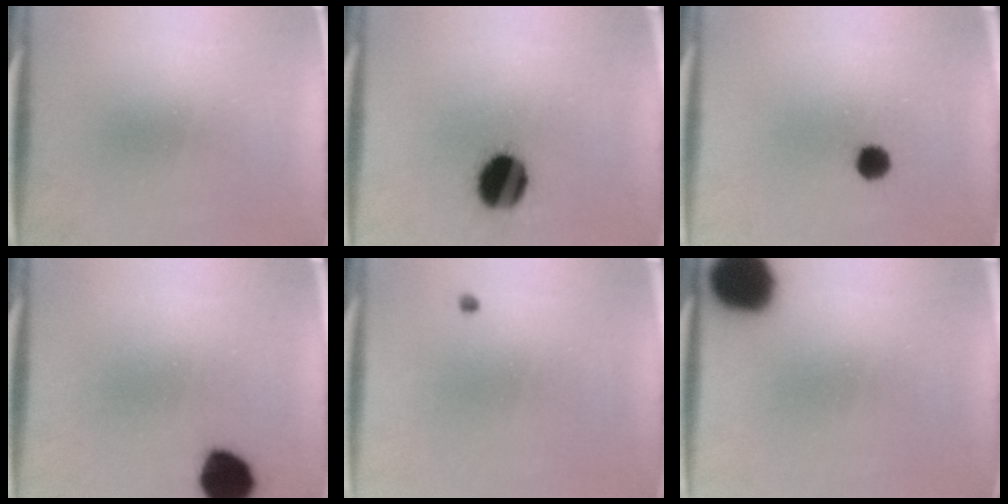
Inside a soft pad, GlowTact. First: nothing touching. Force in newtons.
{"total": 12.7}
{"total": 4.1}
{"total": 9.5}
{"total": 0.5}
{"total": 14.8}